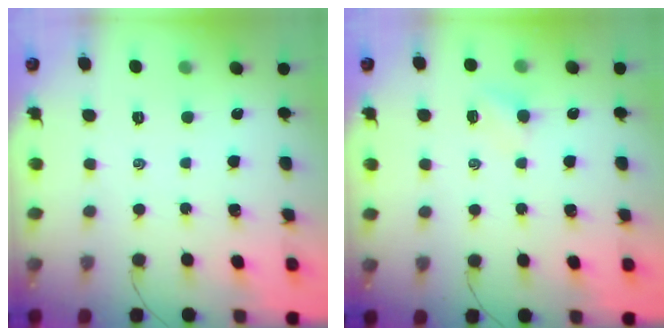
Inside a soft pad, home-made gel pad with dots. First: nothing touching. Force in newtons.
{"total": 3.6, "press": 3.4, "slide": 1.1}